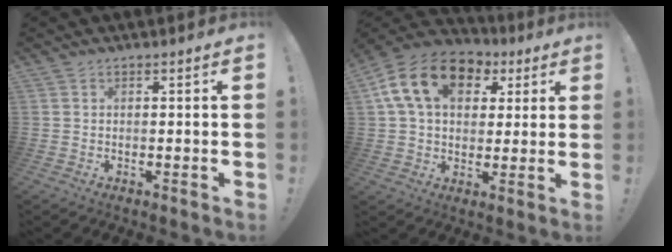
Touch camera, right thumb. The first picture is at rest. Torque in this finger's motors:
{"motor_torque": [1.39, 3.31, 0.97, -0.58, 0.51]}